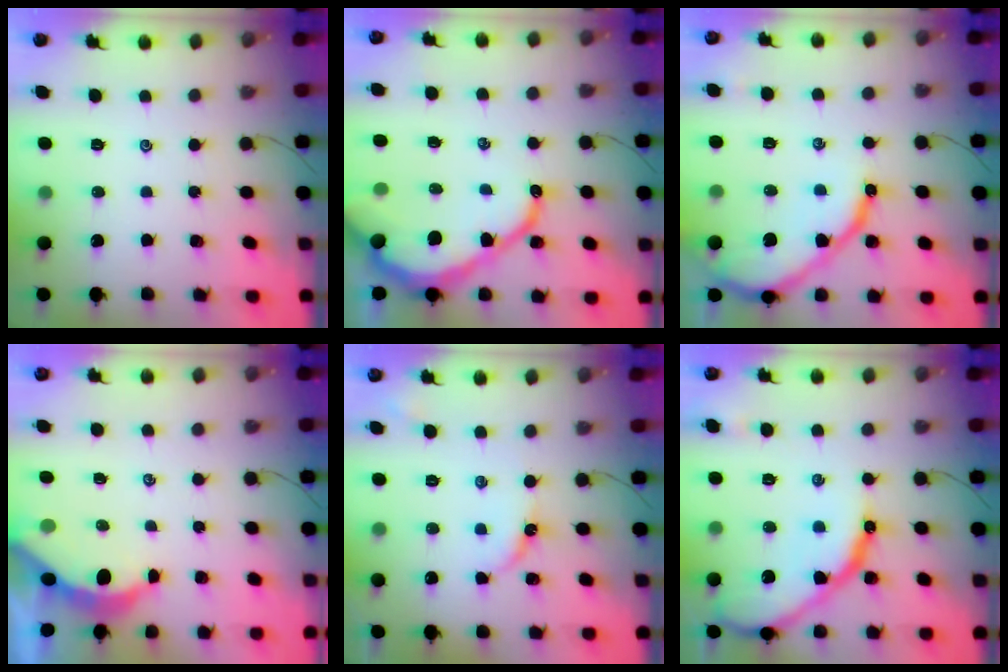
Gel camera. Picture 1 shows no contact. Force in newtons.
{"total": 14.2, "press": 14.1, "slide": 1.4}
{"total": 12.0, "press": 11.9, "slide": 1.0}
{"total": 3.9, "press": 3.9, "slide": 0.5}
{"total": 6.0, "press": 6.0, "slide": 0.5}
{"total": 16.6, "press": 16.5, "slide": 1.5}